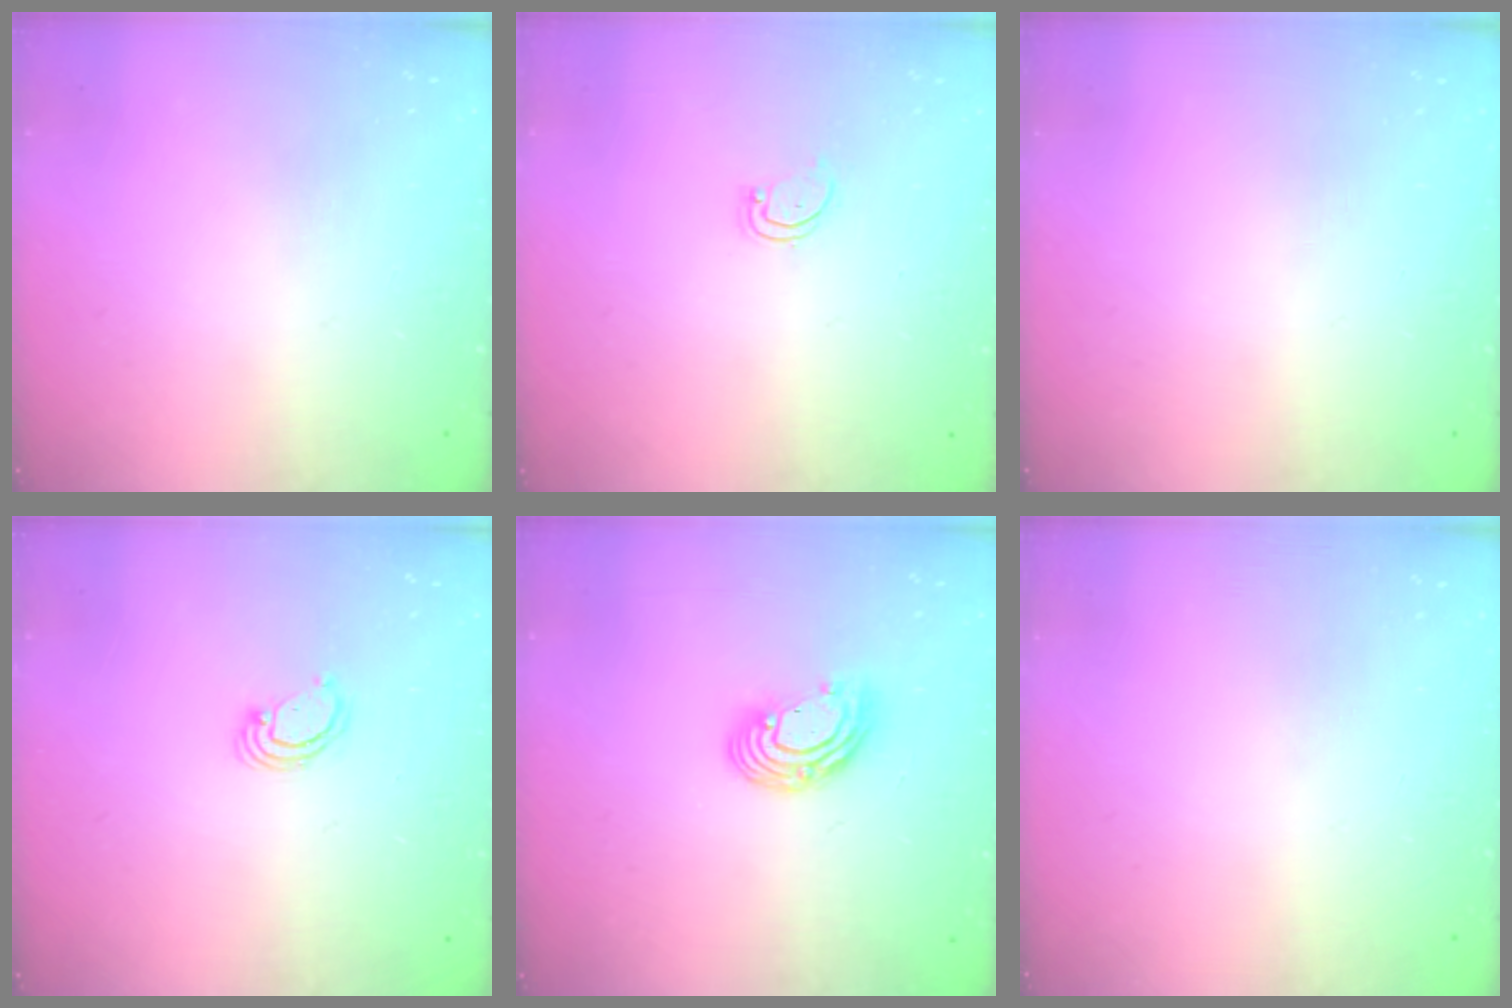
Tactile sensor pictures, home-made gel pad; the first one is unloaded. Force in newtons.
{"total": 2.3, "press": 2.3, "slide": 0.1}
{"total": 0.0}
{"total": 2.7, "press": 2.7, "slide": 0.2}
{"total": 9.2, "press": 9.2, "slide": 0.6}
{"total": 0.0}